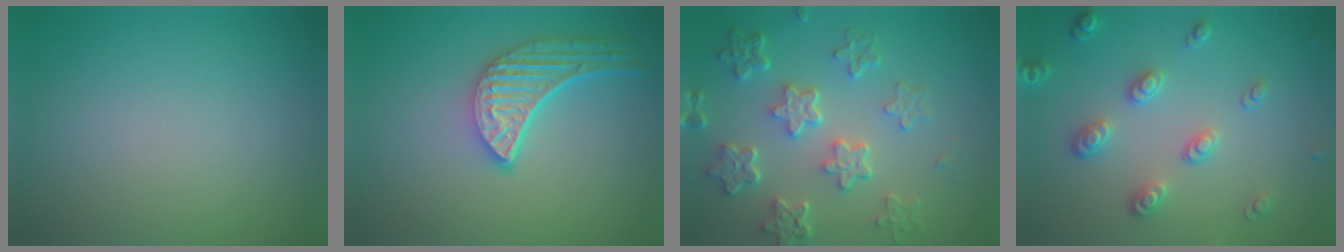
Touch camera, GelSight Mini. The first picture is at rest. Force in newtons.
{"total": 5.0, "press": 4.0, "slide": 3.1}
{"total": 5.9, "press": 4.4, "slide": 3.8}
{"total": 3.6, "press": 2.9, "slide": 2.1}